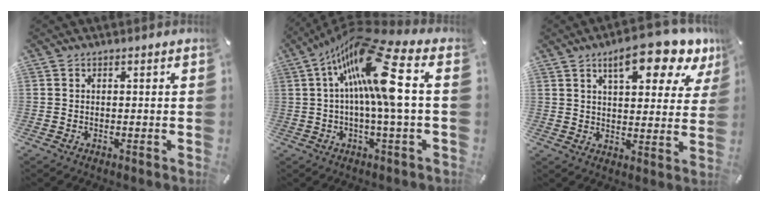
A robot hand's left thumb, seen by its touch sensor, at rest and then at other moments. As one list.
[{"total": 19.1, "force": [4.5, 3.4, 18.3], "torque": [-0.339, -0.025, 0.054]}, {"total": 13.4, "force": [8.6, 4.6, 9.1], "torque": [-0.126, -0.040, 0.141]}]